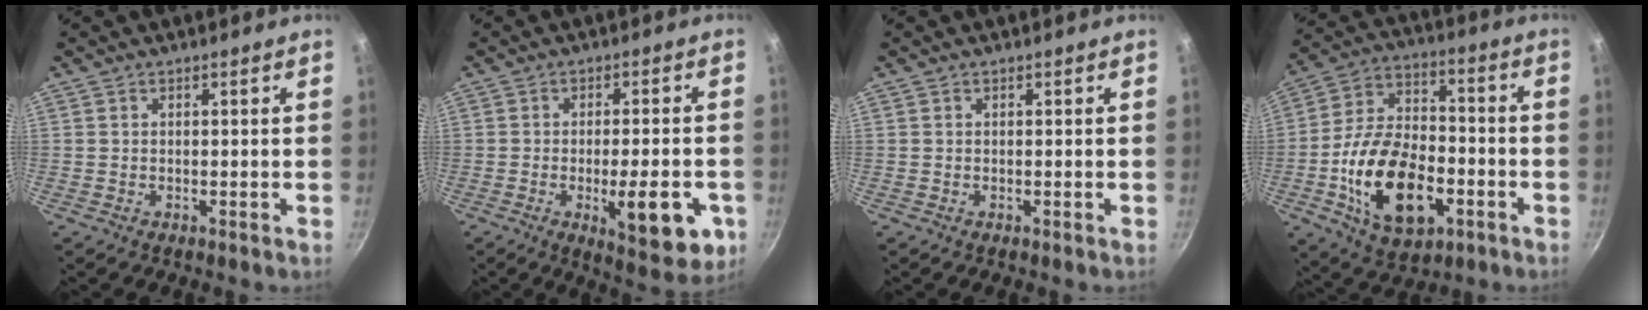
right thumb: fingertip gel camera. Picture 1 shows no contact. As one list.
[{"total": 13.1, "force": [-4.1, 4.4, 11.6], "torque": [-0.130, 0.003, -0.048]}, {"total": 0.0}, {"total": 20.1, "force": [-6.1, 11.9, 15.0], "torque": [-0.249, 0.033, -0.104]}]